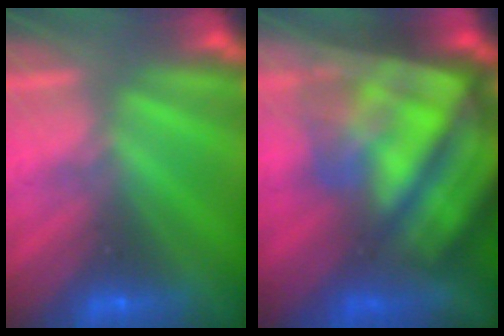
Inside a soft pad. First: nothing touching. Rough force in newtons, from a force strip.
{"total": 9.1}